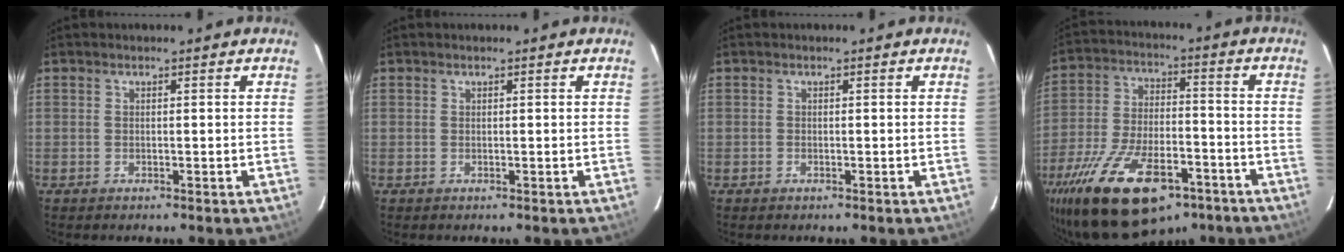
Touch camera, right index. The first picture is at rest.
{"total": 0.0}
{"total": 0.0}
{"total": 25.1, "force": [-16.0, 11.3, 15.7], "torque": [-0.318, -0.030, -0.254]}